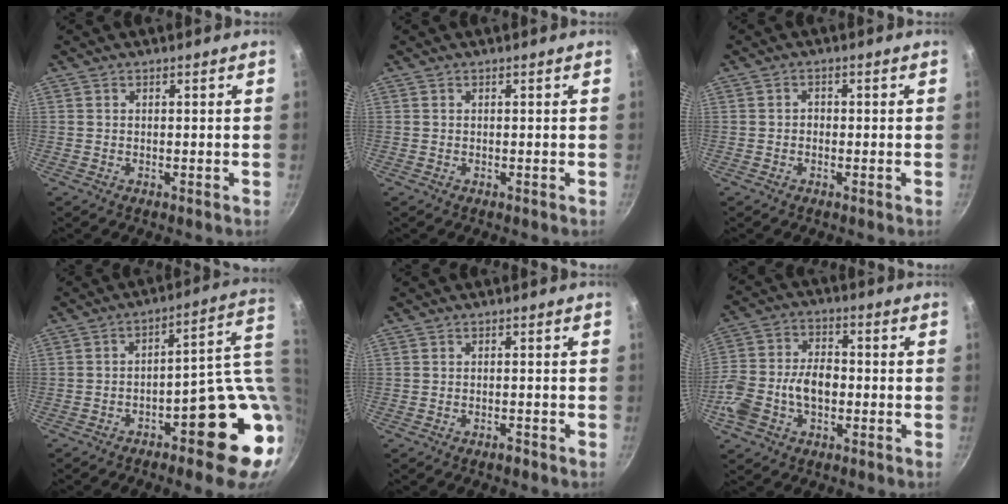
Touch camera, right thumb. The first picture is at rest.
{"total": 0.0}
{"total": 1.2, "force": [-0.4, 1.0, 0.5], "torque": [-0.006, 0.005, -0.009]}
{"total": 18.4, "force": [-1.6, 7.1, 16.9], "torque": [-0.172, 0.010, -0.013]}
{"total": 1.3, "force": [-1.1, 0.4, 0.7], "torque": [-0.014, 0.012, -0.014]}
{"total": 12.6, "force": [-3.0, 8.3, 9.0], "torque": [-0.159, 0.035, -0.065]}